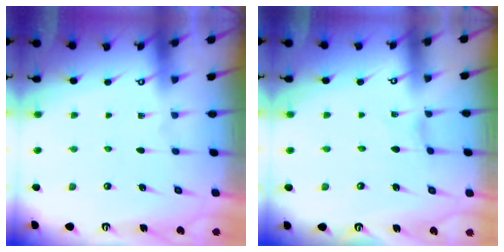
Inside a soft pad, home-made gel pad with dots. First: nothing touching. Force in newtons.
{"total": 0.0}